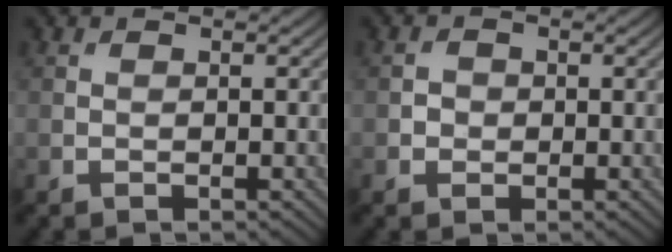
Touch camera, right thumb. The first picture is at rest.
{"total": 1.2, "force": [-0.2, 1.2, 0.3], "torque": [-0.002, -0.002, -0.007]}